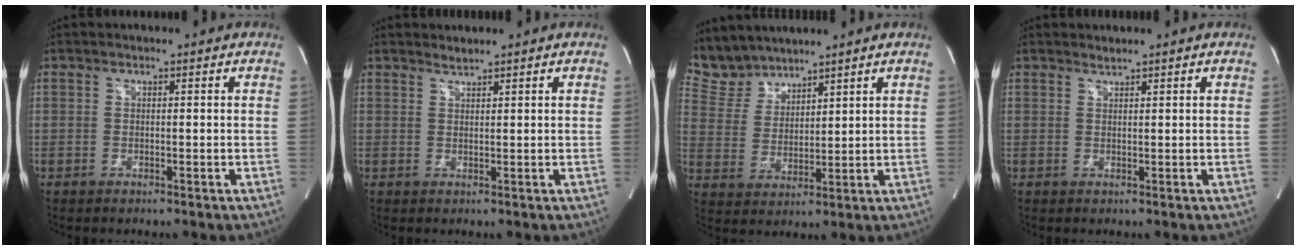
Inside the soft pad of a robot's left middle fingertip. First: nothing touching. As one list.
[{"total": 1.0, "force": [1.0, -0.2, 0.0], "torque": [-0.007, -0.002, 0.022]}, {"total": 6.6, "force": [6.3, 1.8, 0.1], "torque": [-0.017, 0.013, 0.145]}, {"total": 0.7, "force": [0.7, -0.2, 0.0], "torque": [-0.008, -0.003, 0.015]}]